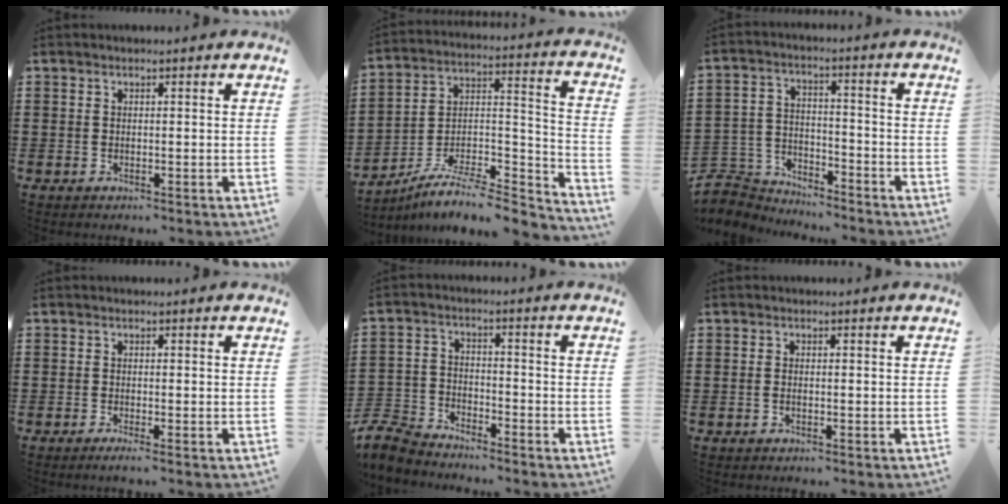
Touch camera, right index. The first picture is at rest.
{"total": 7.7, "force": [-6.7, 1.7, 3.4], "torque": [-0.057, 0.004, -0.133]}
{"total": 5.6, "force": [-5.2, 1.9, 0.1], "torque": [-0.023, 0.006, -0.115]}
{"total": 1.0, "force": [-0.8, -0.2, 0.6], "torque": [-0.017, -0.010, -0.017]}
{"total": 5.6, "force": [-5.4, 1.3, 0.8], "torque": [-0.038, 0.003, -0.116]}
{"total": 0.7, "force": [-0.4, 0.0, 0.6], "torque": [-0.014, -0.009, -0.004]}